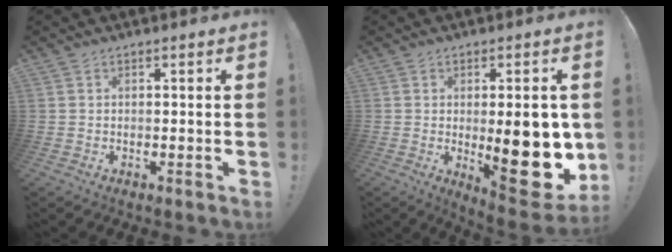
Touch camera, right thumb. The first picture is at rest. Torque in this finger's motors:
{"motor_torque": [1.52, 2.41, 2.02, -0.58, 0.50]}